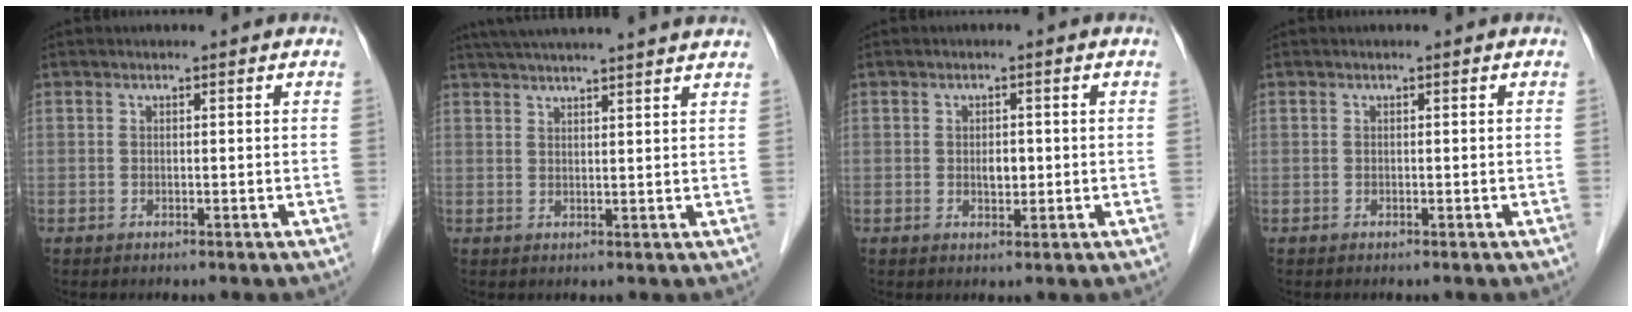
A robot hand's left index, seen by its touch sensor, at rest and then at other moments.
{"total": 16.2, "force": [14.6, -0.1, 7.1], "torque": [-0.123, 0.030, 0.197]}
{"total": 2.1, "force": [-0.1, 1.2, 1.7], "torque": [-0.028, 0.000, 0.001]}
{"total": 0.0}